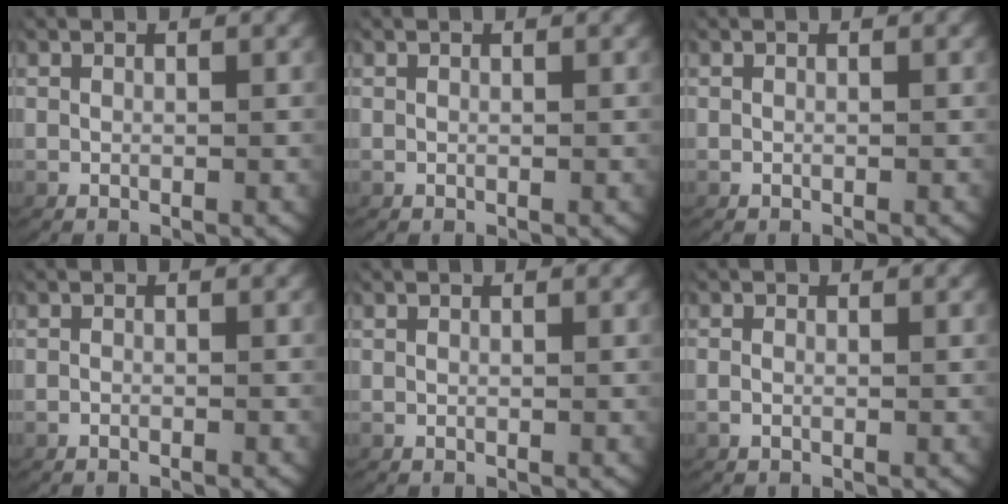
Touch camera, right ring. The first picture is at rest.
{"total": 0.0}
{"total": 0.0}
{"total": 0.7, "force": [-0.7, 0.0, 0.2], "torque": [-0.007, -0.003, -0.012]}
{"total": 0.0}
{"total": 0.7, "force": [-0.4, 0.3, 0.4], "torque": [-0.014, -0.004, -0.006]}